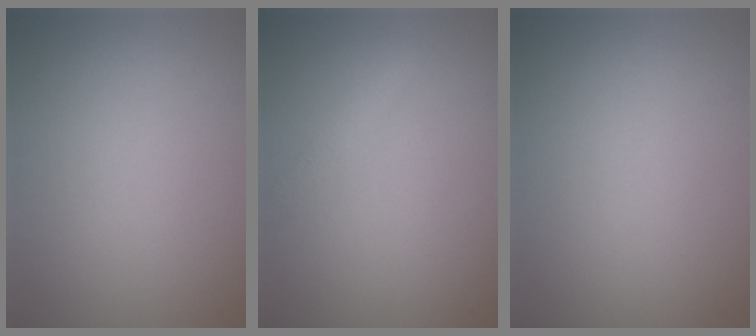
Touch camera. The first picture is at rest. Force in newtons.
{"total": 1.4, "press": 1.4, "slide": 0.0}
{"total": 0.0}